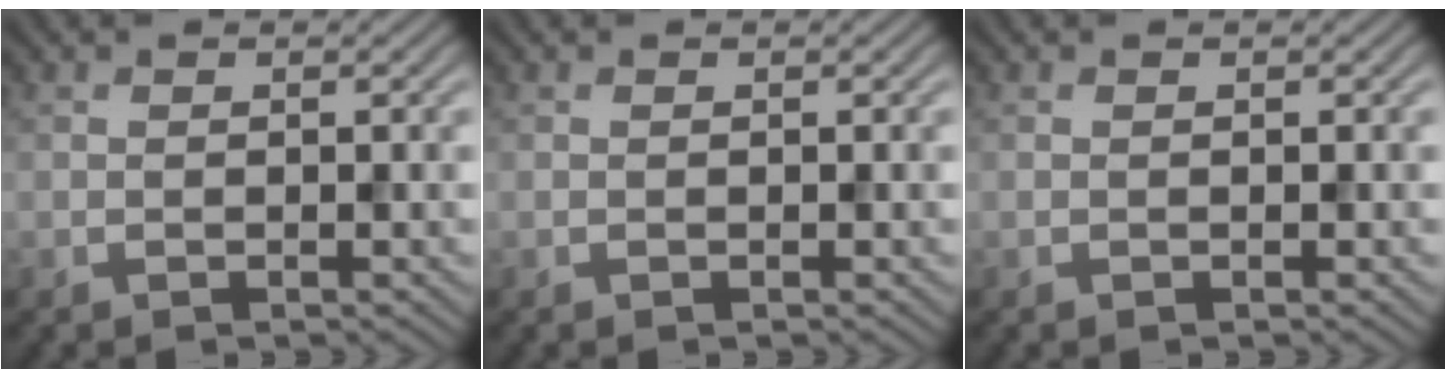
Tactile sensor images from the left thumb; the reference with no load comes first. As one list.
[{"total": 0.0}, {"total": 0.0}]